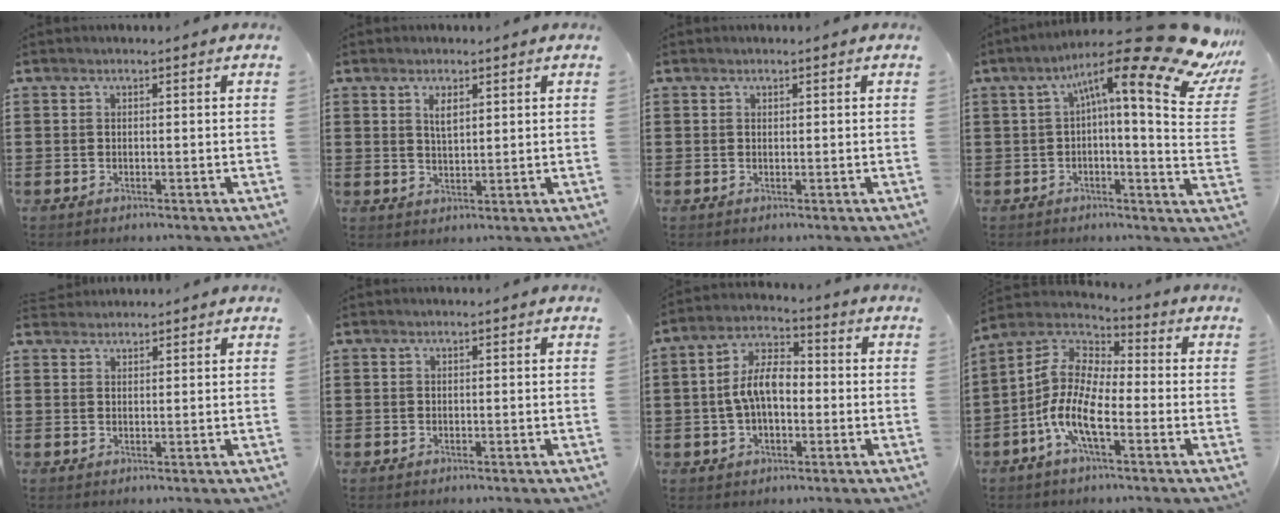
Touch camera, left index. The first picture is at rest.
{"total": 2.6, "force": [1.4, 1.0, 2.0], "torque": [-0.034, 0.000, 0.023]}
{"total": 0.0}
{"total": 16.2, "force": [9.1, 2.5, 13.1], "torque": [-0.216, -0.056, 0.139]}
{"total": 1.7, "force": [1.7, 0.4, -0.2], "torque": [0.000, 0.003, 0.034]}
{"total": 0.0}
{"total": 7.9, "force": [-0.4, 4.3, 6.6], "torque": [-0.149, 0.007, -0.016]}
{"total": 11.1, "force": [-4.3, 4.2, 9.4], "torque": [-0.241, -0.021, -0.101]}